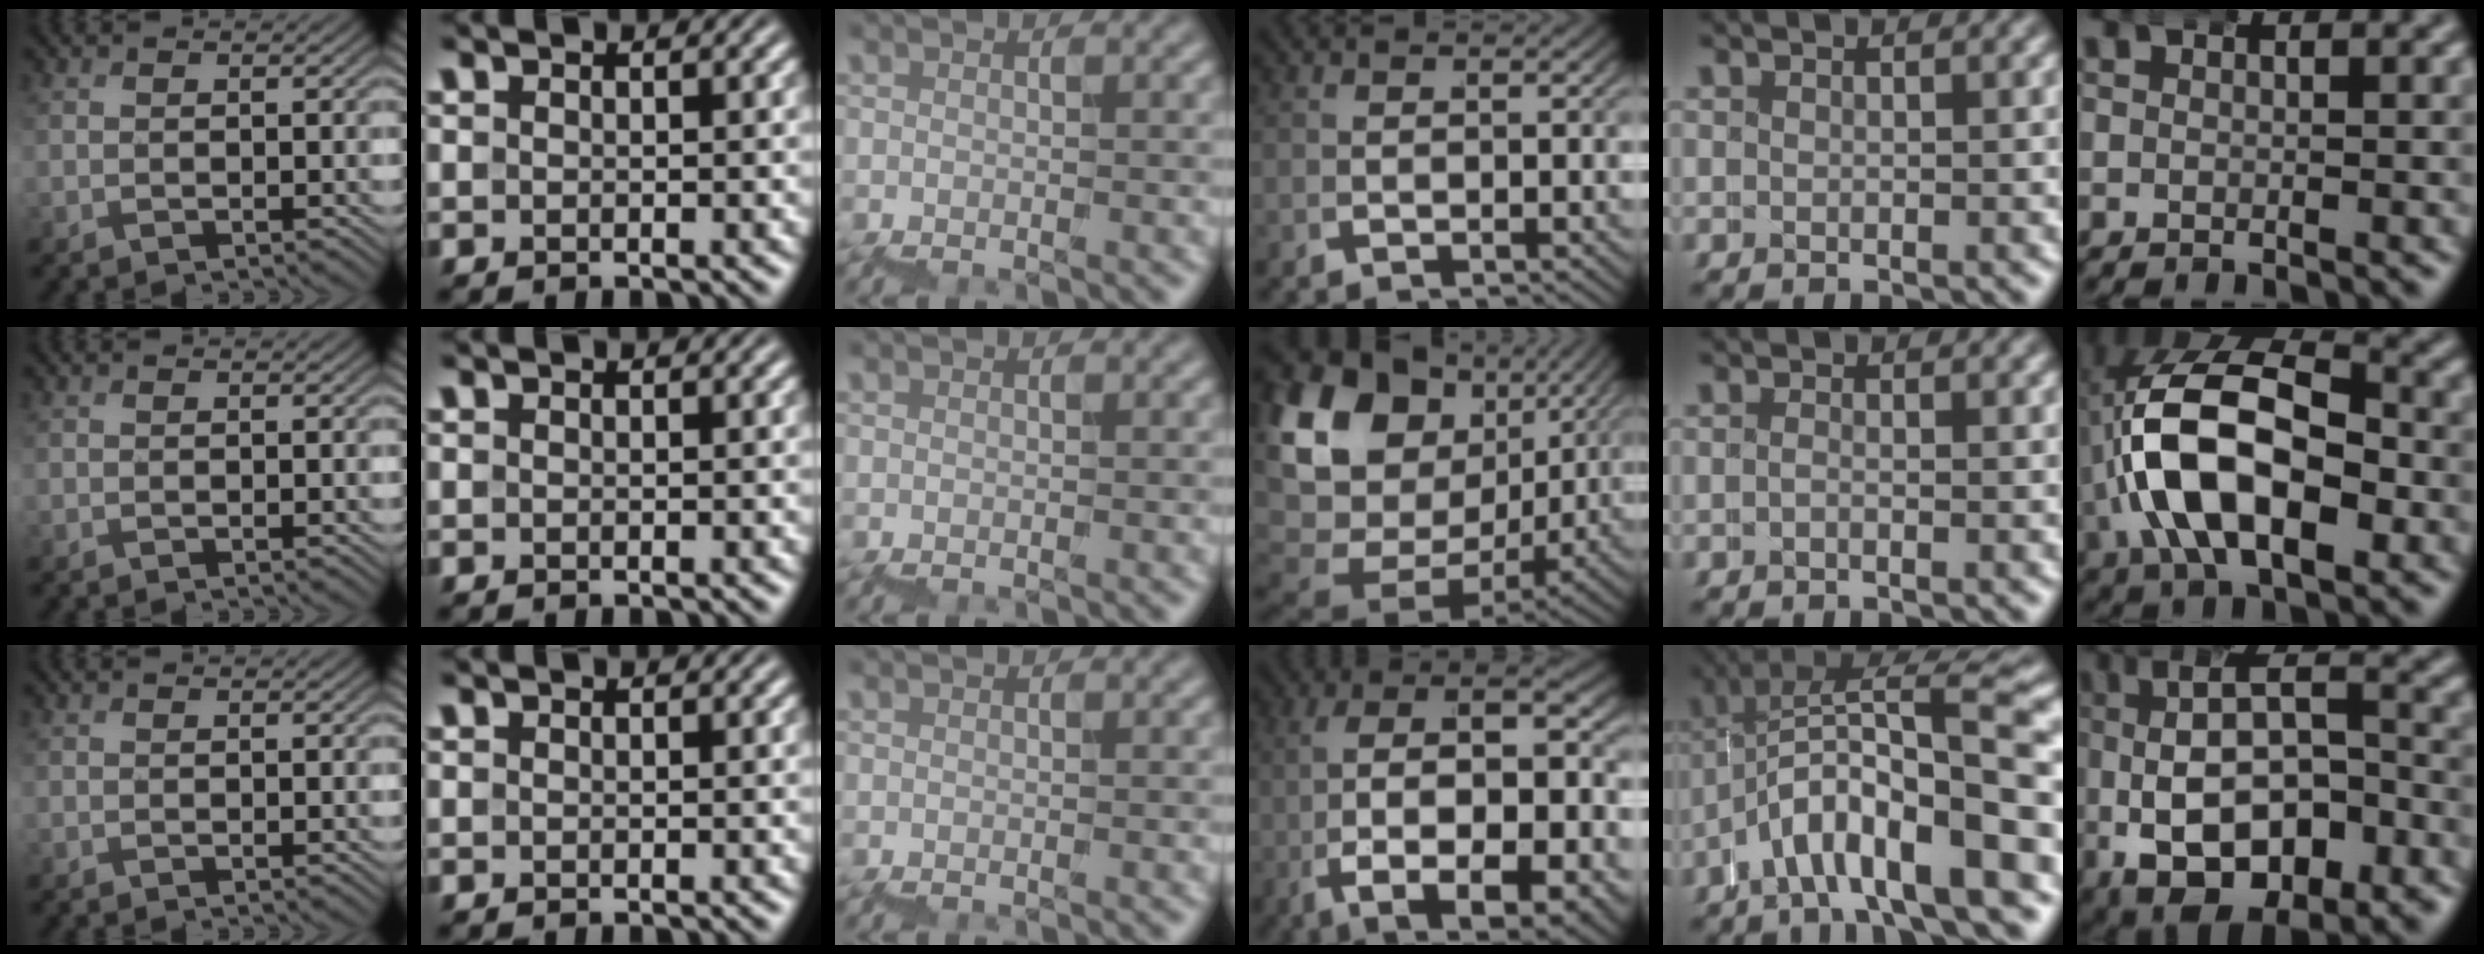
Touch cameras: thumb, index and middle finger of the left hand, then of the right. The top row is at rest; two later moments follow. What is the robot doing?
{"motion": "wrap", "object": "bubble wrap"}